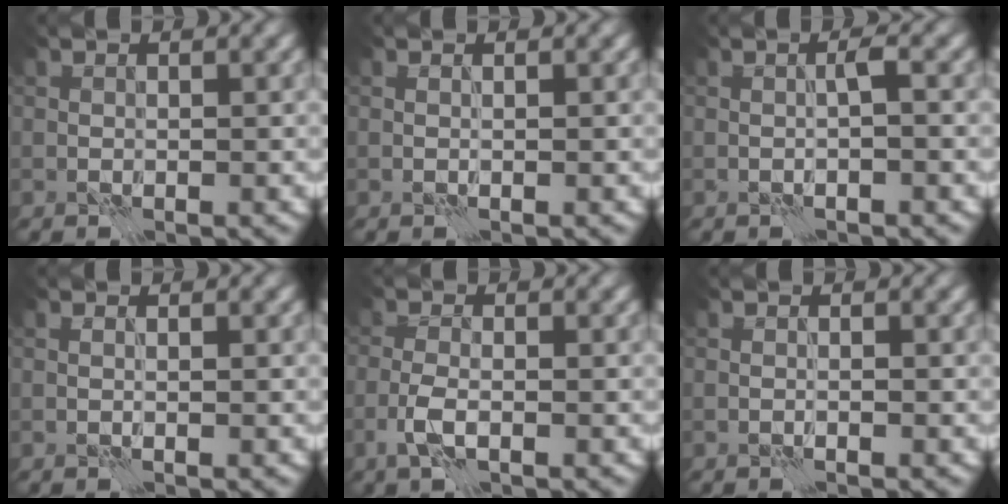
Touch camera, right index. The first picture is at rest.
{"total": 0.7, "force": [0.4, -0.5, 0.0], "torque": [0.002, 0.001, 0.008]}
{"total": 1.2, "force": [0.4, -0.7, 0.9], "torque": [-0.013, 0.006, 0.007]}
{"total": 0.0}
{"total": 2.2, "force": [-1.1, 0.6, 1.8], "torque": [-0.044, 0.000, -0.028]}
{"total": 0.6, "force": [-0.4, -0.3, 0.1], "torque": [-0.002, 0.005, -0.012]}